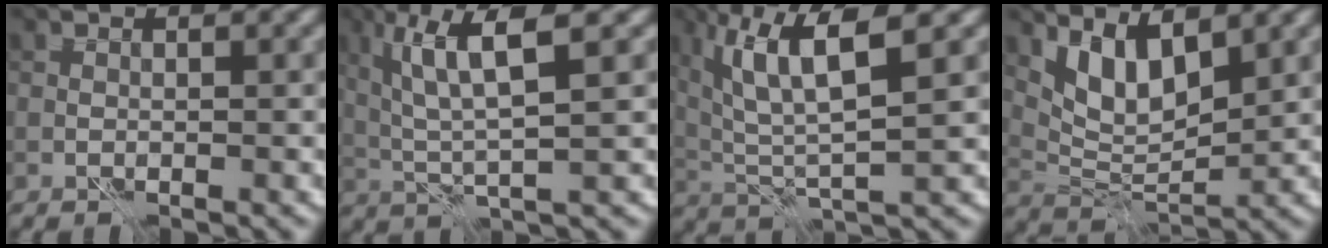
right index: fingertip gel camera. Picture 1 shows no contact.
{"total": 6.4, "force": [2.4, 1.0, 5.8], "torque": [-0.121, 0.005, 0.049]}
{"total": 7.3, "force": [3.4, 1.6, 6.3], "torque": [-0.130, 0.002, 0.067]}
{"total": 5.4, "force": [2.8, 2.5, 3.8], "torque": [-0.079, -0.013, 0.058]}